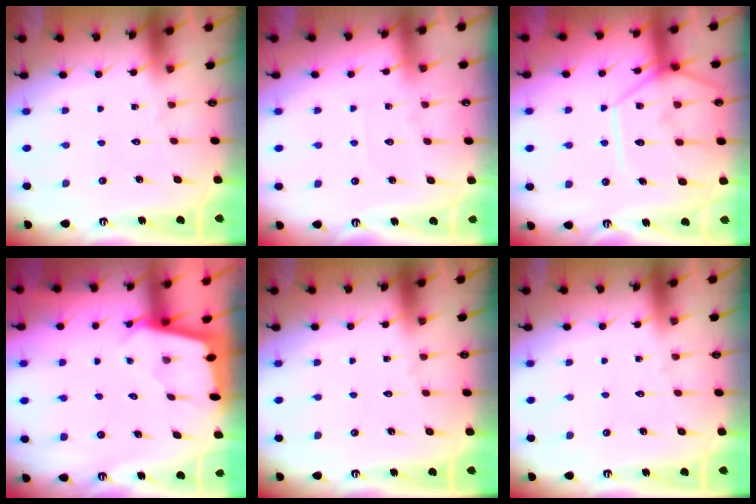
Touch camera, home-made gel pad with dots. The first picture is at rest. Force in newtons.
{"total": 2.0, "press": 2.0, "slide": 0.3}
{"total": 13.4, "press": 13.3, "slide": 1.3}
{"total": 2.0, "press": 2.0, "slide": 0.2}
{"total": 0.0}
{"total": 0.0}